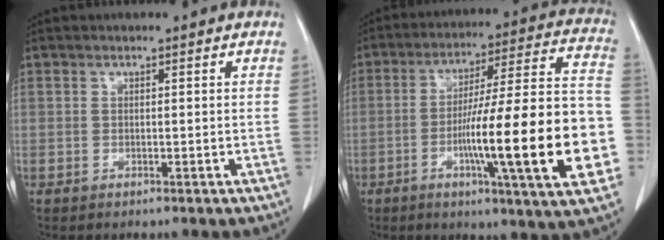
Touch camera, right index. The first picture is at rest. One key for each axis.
{"total": 24.1, "fx": -5.9, "fy": 1.3, "fz": 23.4, "tx": -0.290, "ty": 0.006, "tz": -0.088}